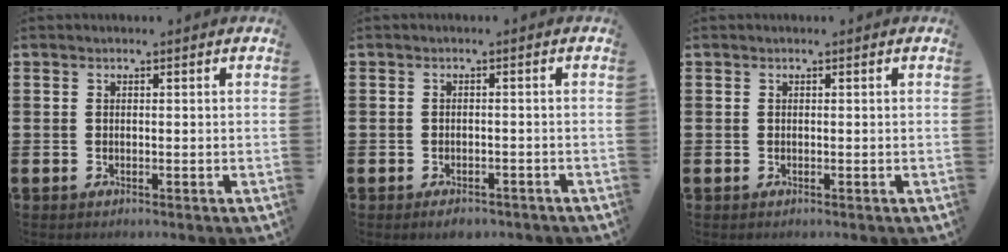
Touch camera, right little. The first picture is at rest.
{"total": 1.4, "force": [-1.2, 0.4, 0.5], "torque": [-0.013, 0.002, -0.026]}
{"total": 0.0}